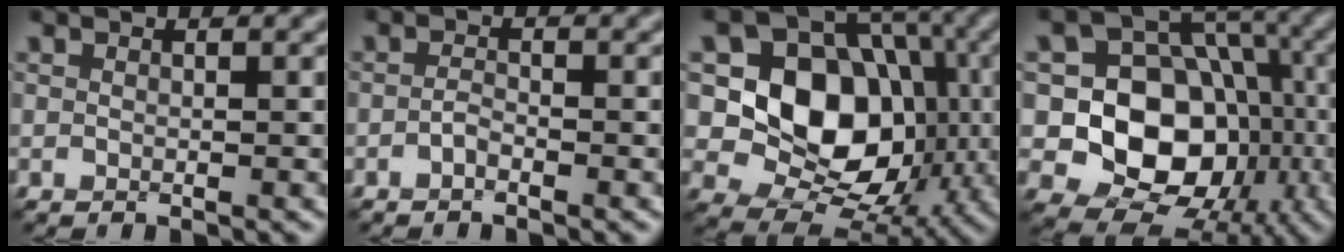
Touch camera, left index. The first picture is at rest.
{"total": 0.9, "force": [-0.7, 0.2, 0.6], "torque": [-0.016, 0.002, -0.019]}
{"total": 11.1, "force": [-0.5, 8.8, 6.7], "torque": [-0.110, -0.007, -0.016]}
{"total": 12.4, "force": [-2.0, 10.0, 7.0], "torque": [-0.102, -0.002, -0.061]}